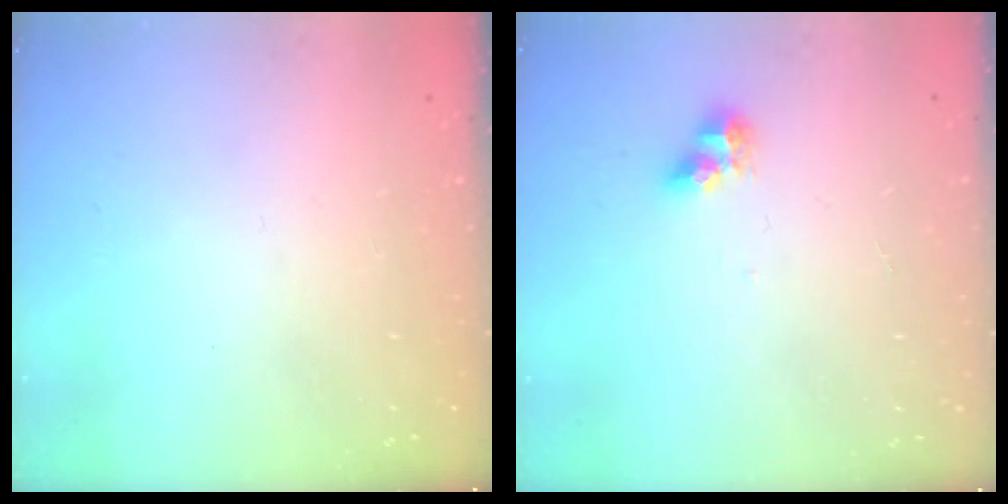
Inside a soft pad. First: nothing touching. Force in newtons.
{"total": 6.0, "press": 6.0, "slide": 0.1}